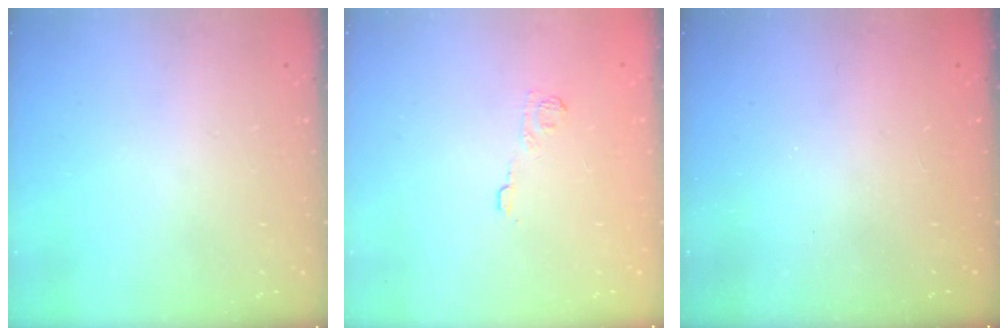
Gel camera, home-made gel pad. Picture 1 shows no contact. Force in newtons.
{"total": 3.9, "press": 3.7, "slide": 1.3}
{"total": 2.6, "press": 2.4, "slide": 0.8}